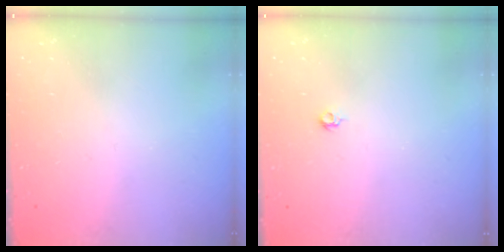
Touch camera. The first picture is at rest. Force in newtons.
{"total": 3.7, "press": 3.6, "slide": 0.8}